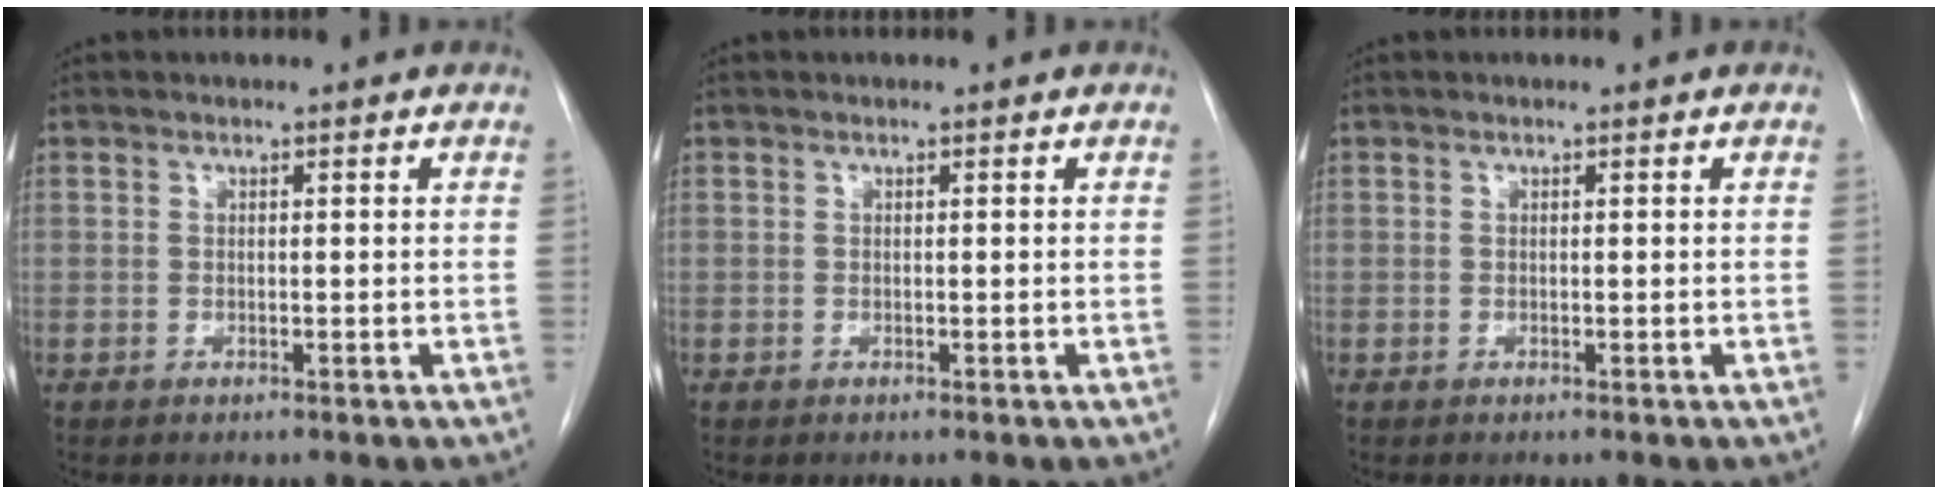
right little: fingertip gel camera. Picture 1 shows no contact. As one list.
[{"total": 0.0}, {"total": 0.0}]